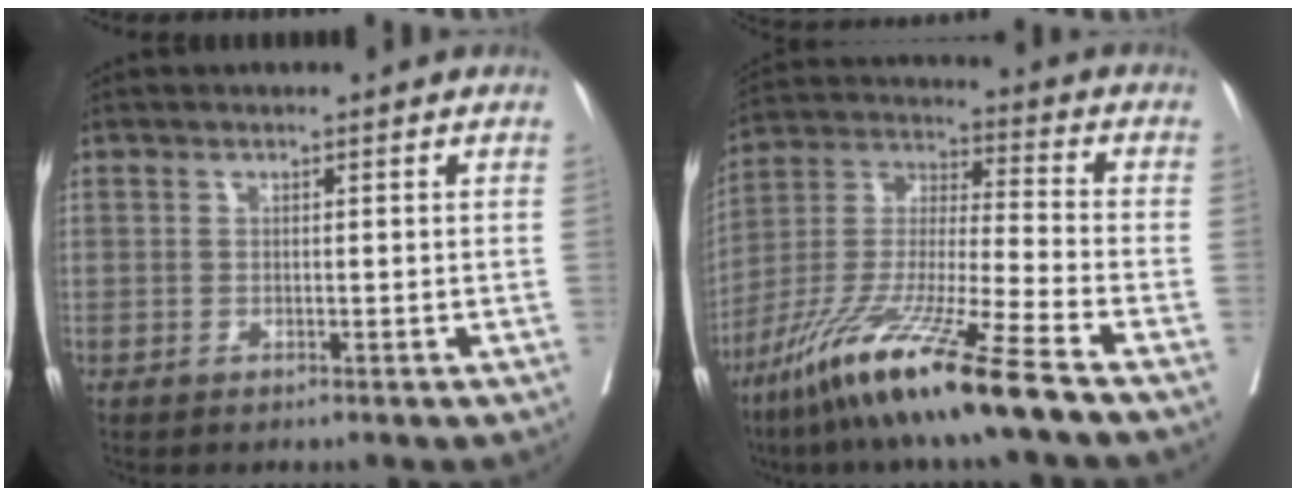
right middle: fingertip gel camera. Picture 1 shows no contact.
{"total": 17.1, "force": [-11.4, -0.7, 12.8], "torque": [-0.276, -0.045, -0.213]}